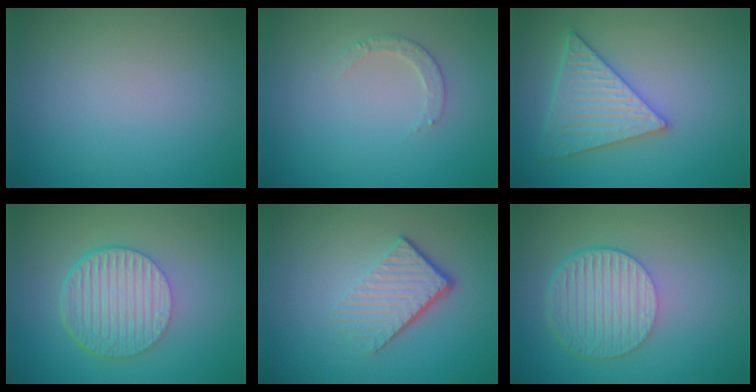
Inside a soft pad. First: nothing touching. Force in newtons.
{"total": 1.5, "press": 1.5, "slide": 0.2}
{"total": 5.3, "press": 4.7, "slide": 2.3}
{"total": 6.4, "press": 4.3, "slide": 4.7}
{"total": 4.1, "press": 2.7, "slide": 3.2}
{"total": 6.5, "press": 4.5, "slide": 4.7}